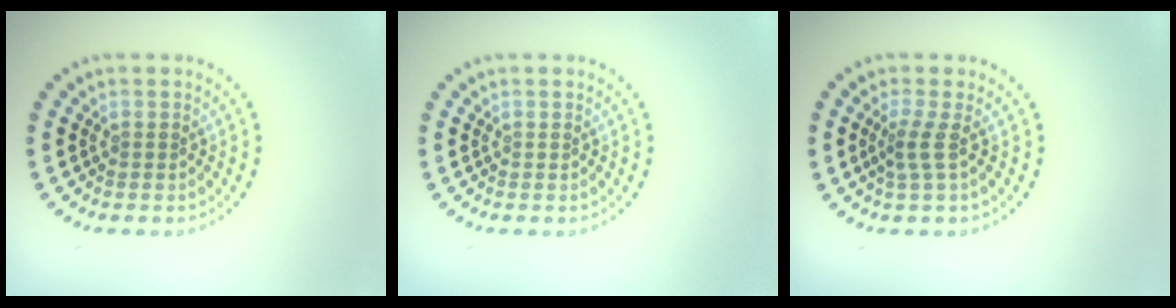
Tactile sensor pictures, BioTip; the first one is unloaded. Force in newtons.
{"total": 0.0}
{"total": 1.9, "press": 1.1, "slide": 1.5}